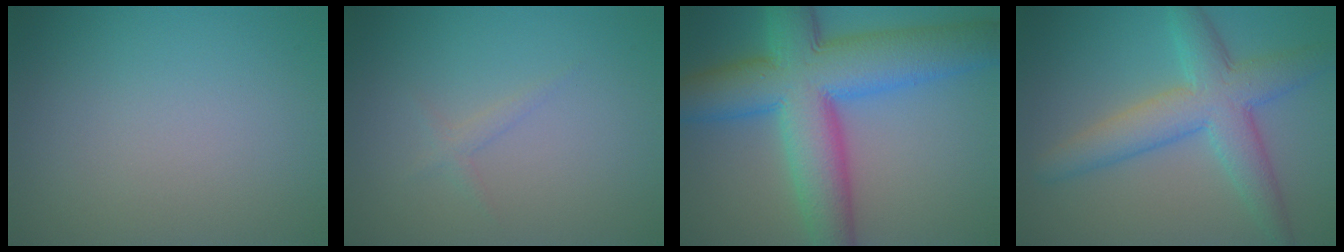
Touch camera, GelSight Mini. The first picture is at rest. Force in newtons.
{"total": 0.9, "press": 0.9, "slide": 0.1}
{"total": 12.6, "press": 12.6, "slide": 0.4}
{"total": 6.3, "press": 6.3, "slide": 0.2}